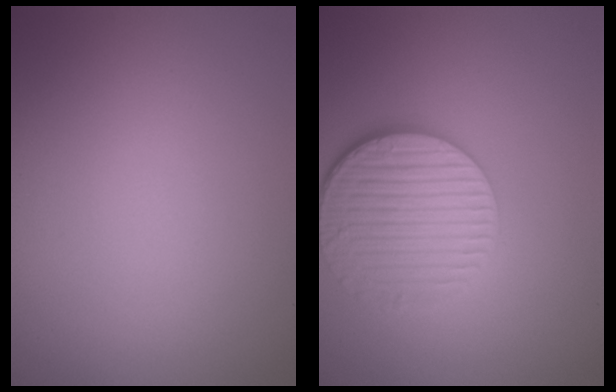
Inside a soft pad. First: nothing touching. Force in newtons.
{"total": 5.4, "press": 4.0, "slide": 3.6}